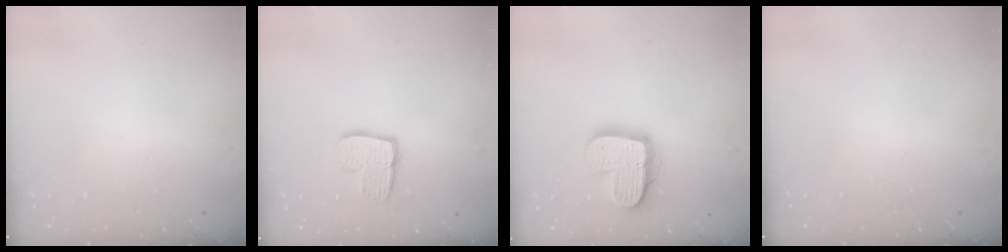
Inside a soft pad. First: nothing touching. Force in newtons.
{"total": 8.9, "press": 8.9, "slide": 0.4}
{"total": 16.1, "press": 16.1, "slide": 1.3}
{"total": 0.0}